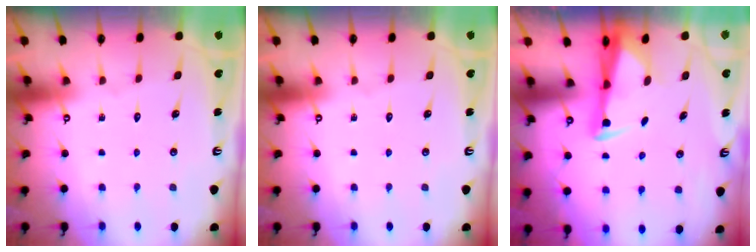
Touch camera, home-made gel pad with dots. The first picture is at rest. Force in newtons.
{"total": 0.0}
{"total": 2.8, "press": 2.7, "slide": 0.9}